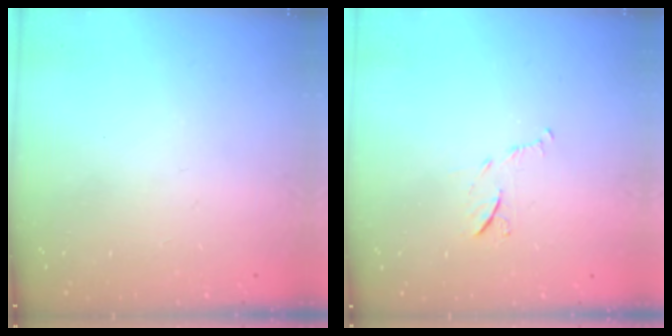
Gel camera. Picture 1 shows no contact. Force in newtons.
{"total": 6.0, "press": 6.0, "slide": 0.6}